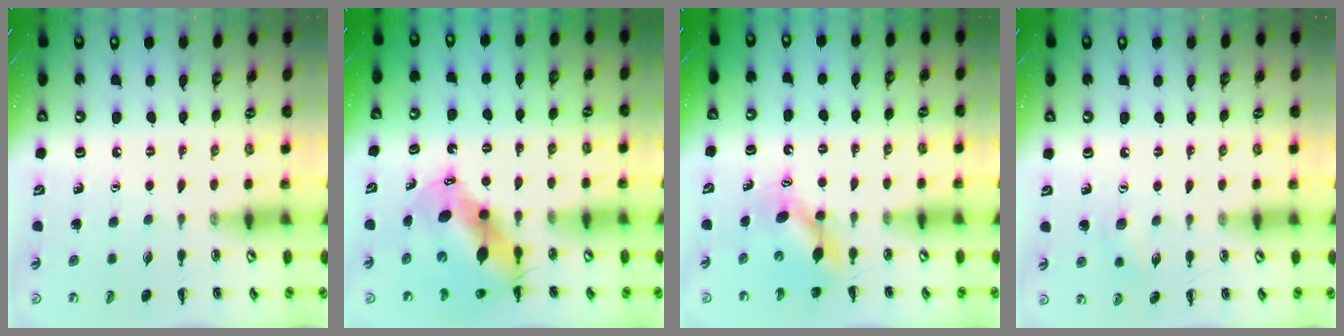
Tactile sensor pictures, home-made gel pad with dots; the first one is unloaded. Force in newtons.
{"total": 11.6, "press": 11.3, "slide": 2.9}
{"total": 6.3, "press": 6.3, "slide": 0.6}
{"total": 5.6, "press": 5.5, "slide": 1.4}